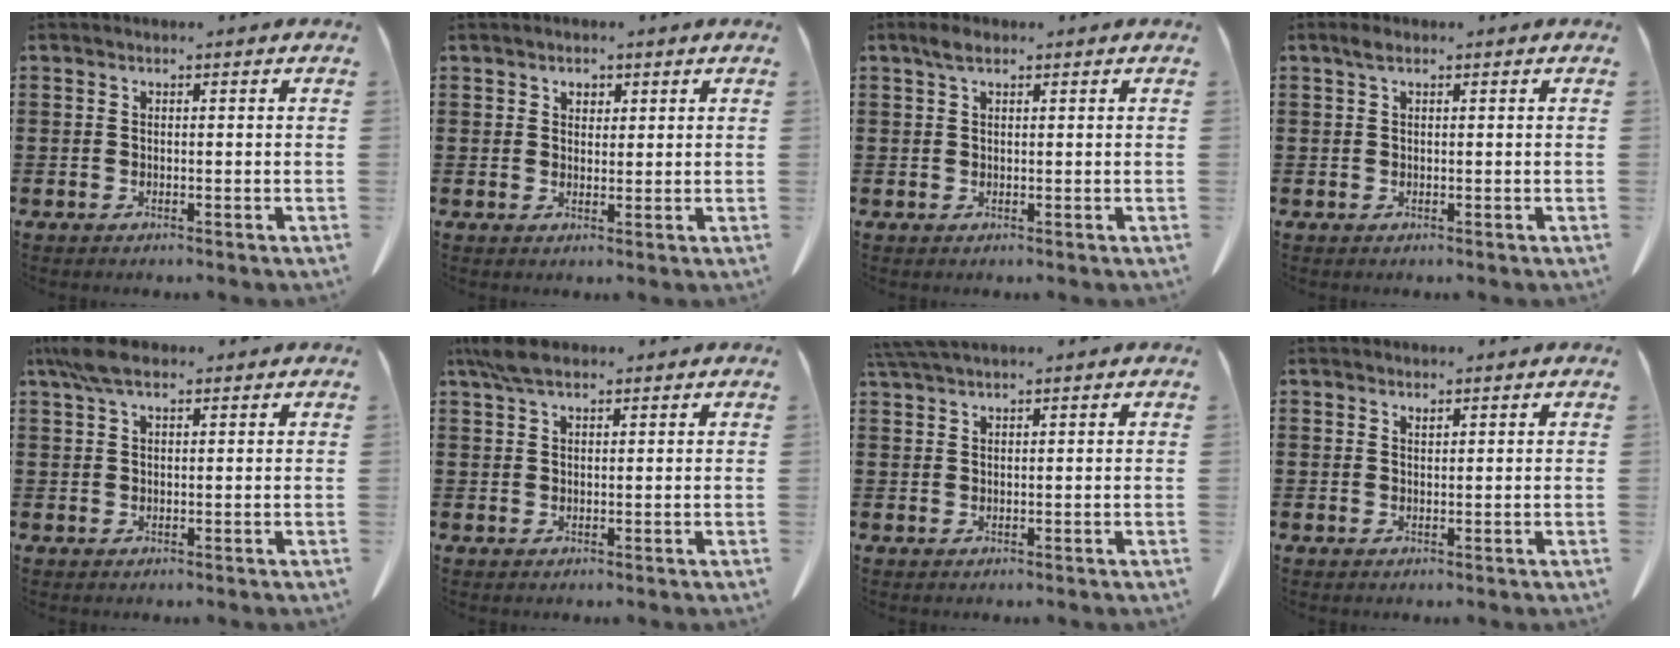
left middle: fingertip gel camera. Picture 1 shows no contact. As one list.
[{"total": 1.7, "force": [1.2, 1.0, 0.6], "torque": [-0.007, -0.001, 0.021]}, {"total": 1.9, "force": [1.1, 0.9, 1.3], "torque": [-0.031, 0.004, 0.021]}, {"total": 1.2, "force": [0.5, 0.6, 0.9], "torque": [-0.022, 0.001, 0.011]}, {"total": 4.5, "force": [2.7, 1.5, 3.2], "torque": [-0.071, 0.003, 0.052]}, {"total": 4.0, "force": [2.8, 1.3, 2.5], "torque": [-0.058, 0.004, 0.054]}, {"total": 2.7, "force": [2.3, 0.0, 1.4], "torque": [-0.034, -0.001, 0.045]}, {"total": 1.0, "force": [0.9, 0.2, 0.2], "torque": [-0.007, -0.003, 0.020]}]